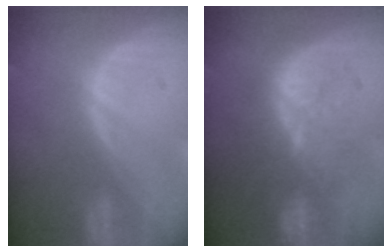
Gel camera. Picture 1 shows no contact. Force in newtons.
{"total": 9.4, "press": 9.2, "slide": 2.0}